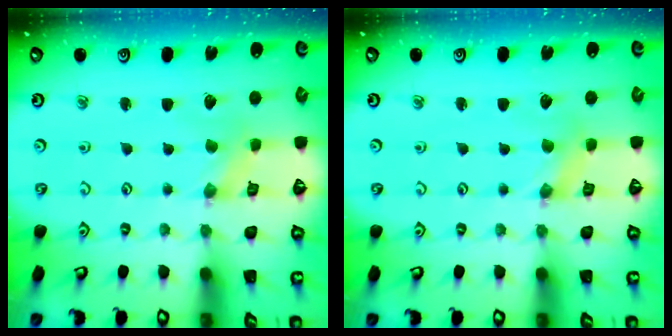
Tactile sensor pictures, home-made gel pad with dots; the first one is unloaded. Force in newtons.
{"total": 0.8, "press": 0.7, "slide": 0.3}